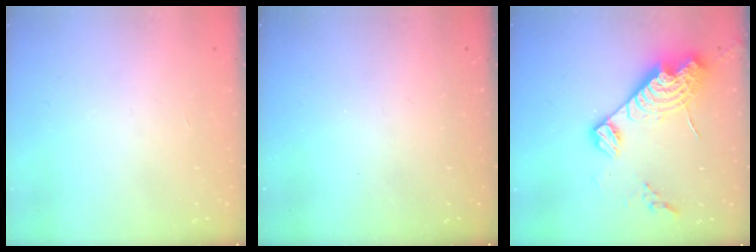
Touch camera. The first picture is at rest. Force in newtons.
{"total": 0.0}
{"total": 17.4, "press": 17.3, "slide": 1.7}